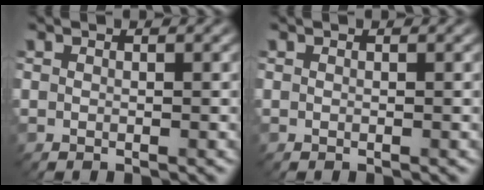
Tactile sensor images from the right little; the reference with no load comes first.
{"total": 0.0}